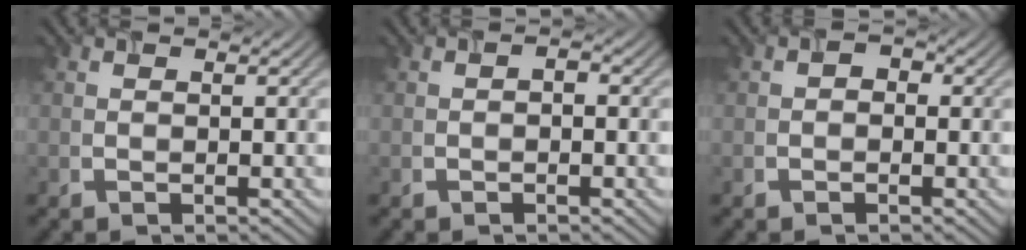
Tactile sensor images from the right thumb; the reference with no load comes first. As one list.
[{"total": 1.1, "force": [-0.4, 0.7, 0.8], "torque": [-0.006, 0.003, -0.008]}, {"total": 1.6, "force": [-0.3, 1.4, 0.7], "torque": [0.001, -0.002, -0.017]}]